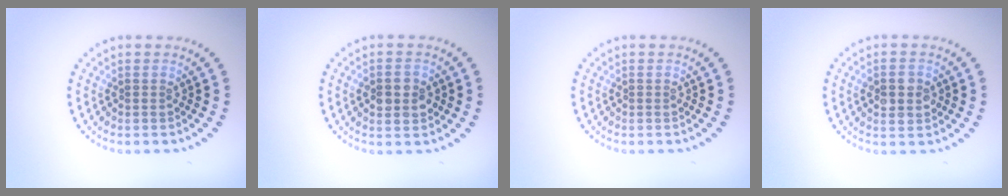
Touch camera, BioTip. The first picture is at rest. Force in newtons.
{"total": 2.9, "press": 2.9, "slide": 0.1}
{"total": 0.0}
{"total": 2.7, "press": 2.7, "slide": 0.2}